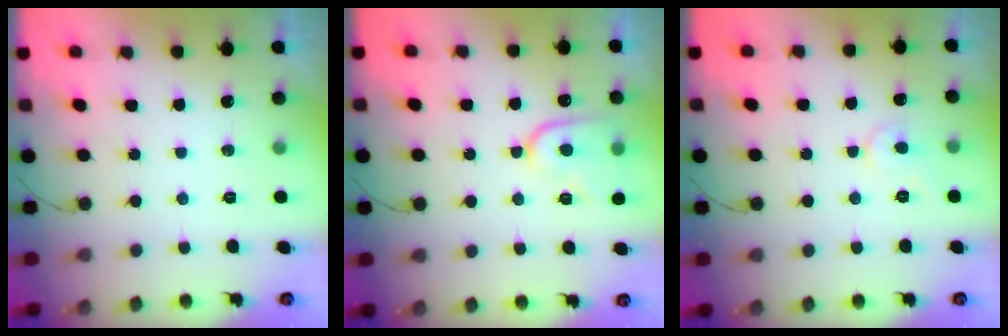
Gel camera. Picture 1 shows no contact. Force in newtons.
{"total": 11.2, "press": 11.1, "slide": 1.1}
{"total": 4.4, "press": 4.4, "slide": 0.6}